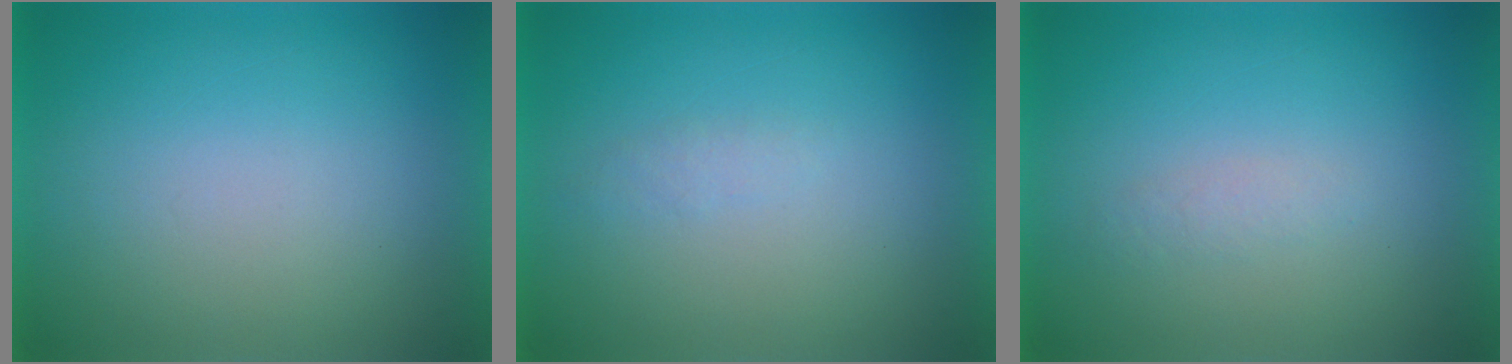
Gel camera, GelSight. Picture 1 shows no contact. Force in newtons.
{"total": 1.2}
{"total": 1.3}